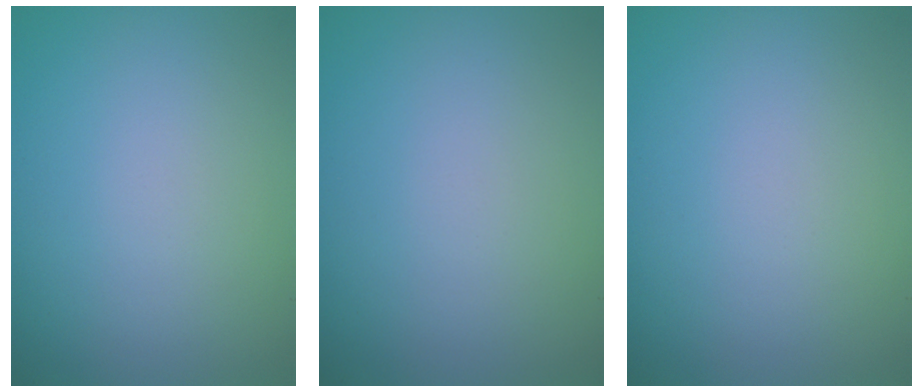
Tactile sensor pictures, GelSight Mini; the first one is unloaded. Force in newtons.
{"total": 0.0}
{"total": 0.0}